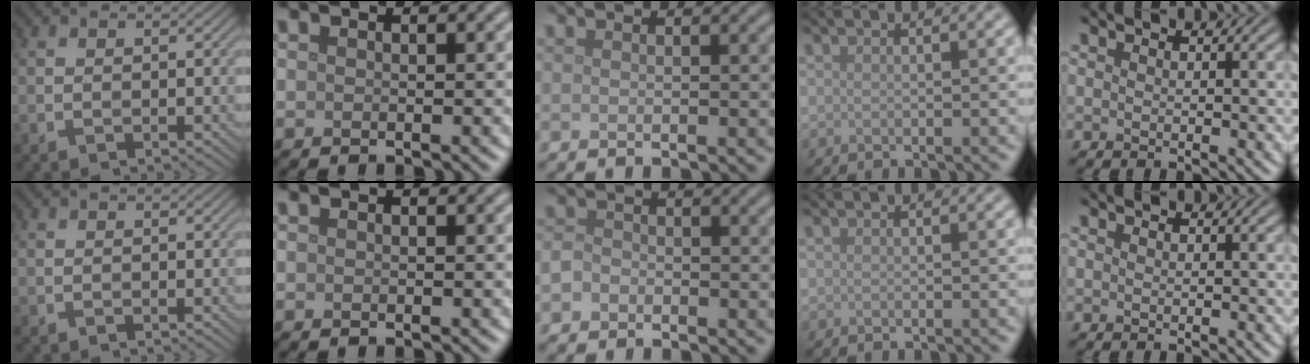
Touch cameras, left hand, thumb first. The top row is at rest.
{"middle": {"total": 1.4, "force": [-0.8, 1.1, 0.4], "torque": [-0.005, 0.002, -0.020]}}